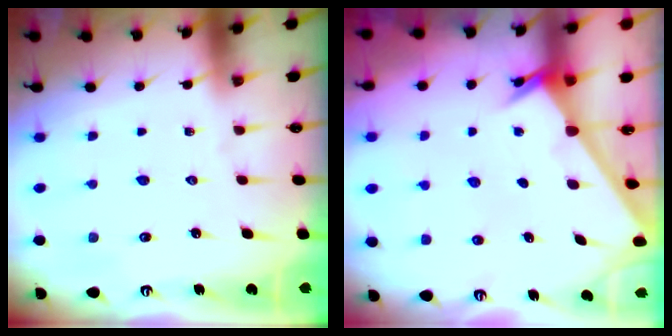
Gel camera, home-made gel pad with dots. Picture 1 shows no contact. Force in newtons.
{"total": 2.6, "press": 2.6, "slide": 0.2}